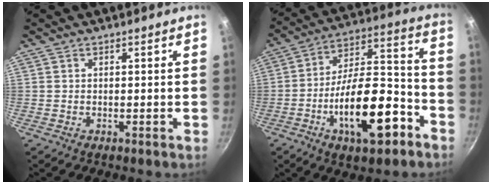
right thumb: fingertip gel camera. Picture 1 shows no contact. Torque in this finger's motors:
{"motor_torque": [2.26, 1.88, 1.80, -0.93, 0.45]}